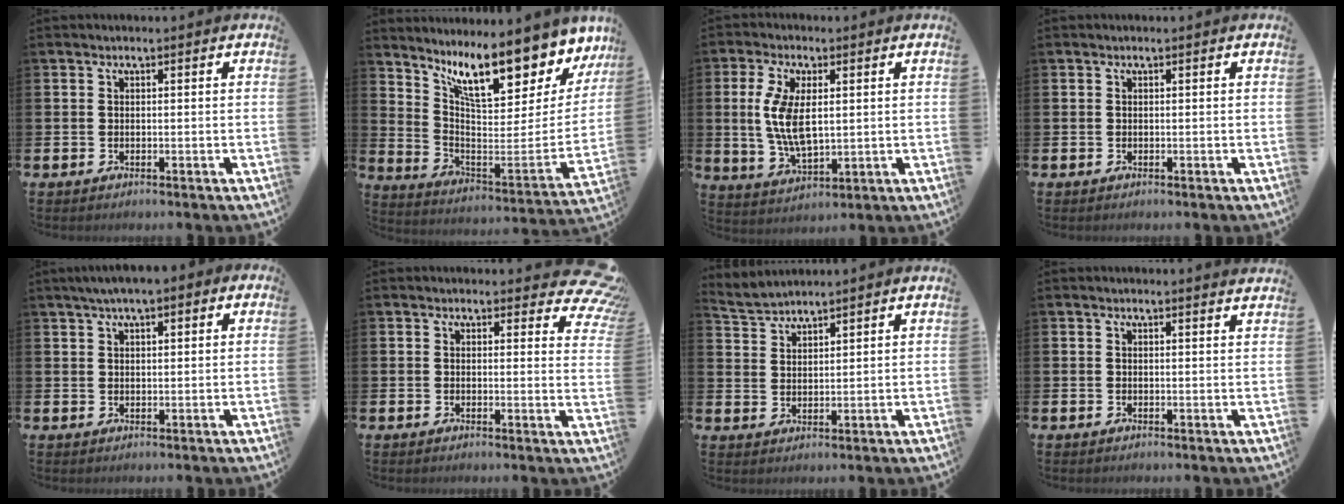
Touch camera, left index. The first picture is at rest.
{"total": 13.7, "force": [10.4, 4.6, 7.6], "torque": [-0.146, -0.083, 0.177]}
{"total": 7.6, "force": [1.4, 3.6, 6.5], "torque": [-0.134, 0.000, 0.020]}
{"total": 0.0}
{"total": 3.3, "force": [2.2, 1.1, 2.2], "torque": [-0.045, 0.005, 0.039]}
{"total": 3.5, "force": [2.9, 1.4, 1.2], "torque": [-0.008, -0.020, 0.047]}
{"total": 2.9, "force": [2.9, 0.0, -0.4], "torque": [-0.009, -0.014, 0.055]}
{"total": 0.9, "force": [0.9, -0.2, 0.0], "torque": [0.010, -0.007, 0.014]}